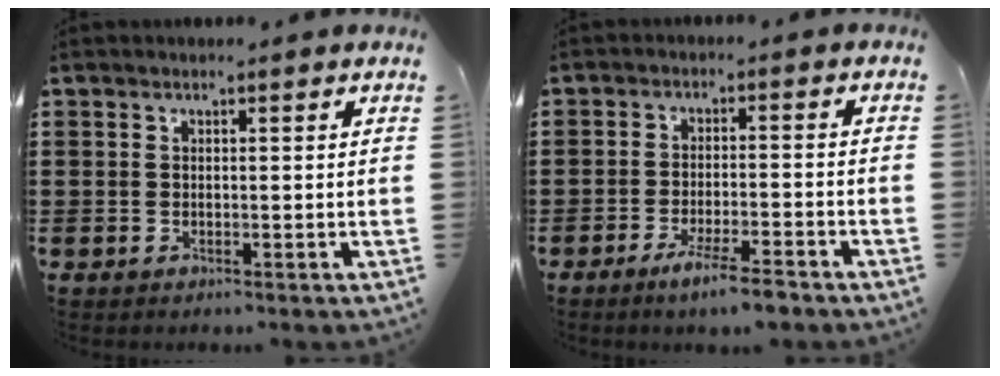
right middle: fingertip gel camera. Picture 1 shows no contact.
{"total": 5.2, "force": [-4.0, 0.2, 3.3], "torque": [-0.059, -0.007, -0.070]}